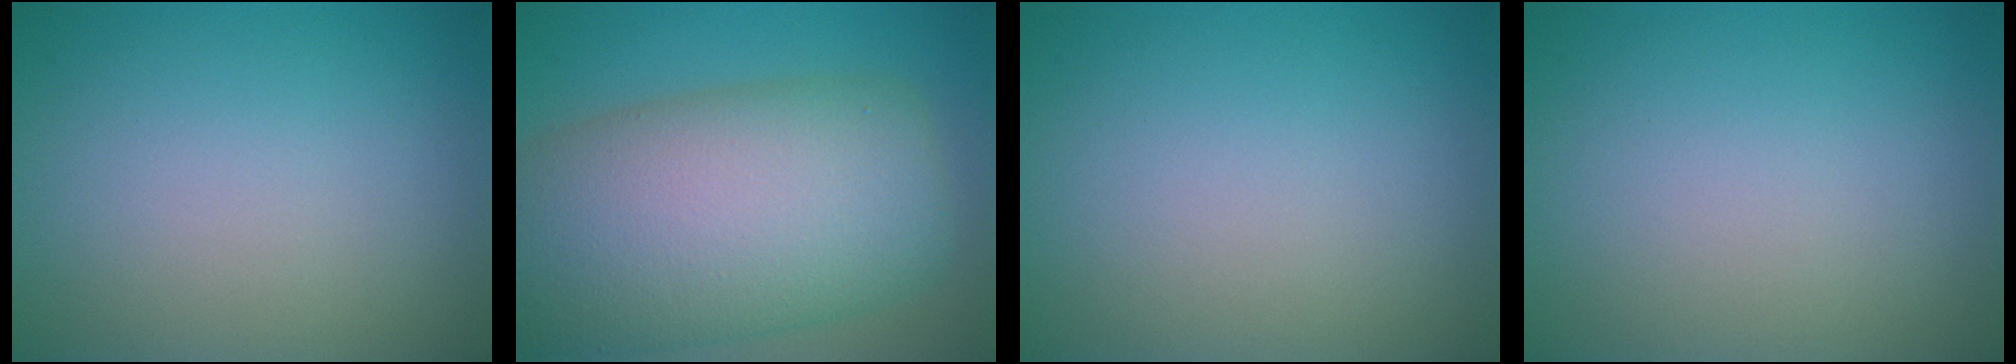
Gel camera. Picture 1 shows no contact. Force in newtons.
{"total": 13.9, "press": 13.9, "slide": 0.4}
{"total": 0.0}
{"total": 0.0}